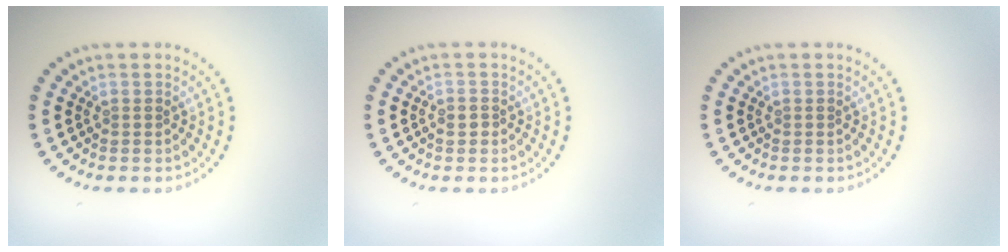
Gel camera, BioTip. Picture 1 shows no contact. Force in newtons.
{"total": 0.6, "press": 0.6, "slide": 0.1}
{"total": 0.0}